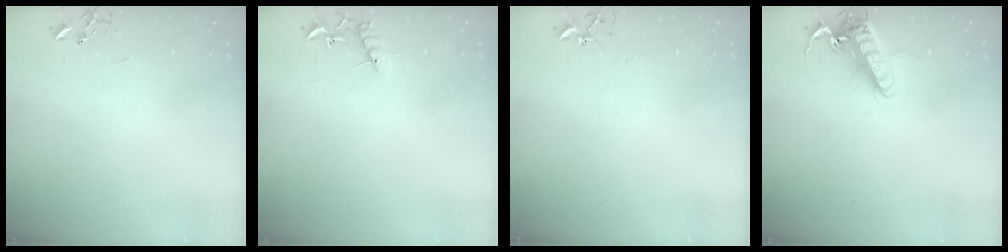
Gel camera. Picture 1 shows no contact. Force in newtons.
{"total": 10.4, "press": 10.3, "slide": 0.9}
{"total": 4.2, "press": 4.2, "slide": 0.7}
{"total": 14.8, "press": 14.6, "slide": 2.4}